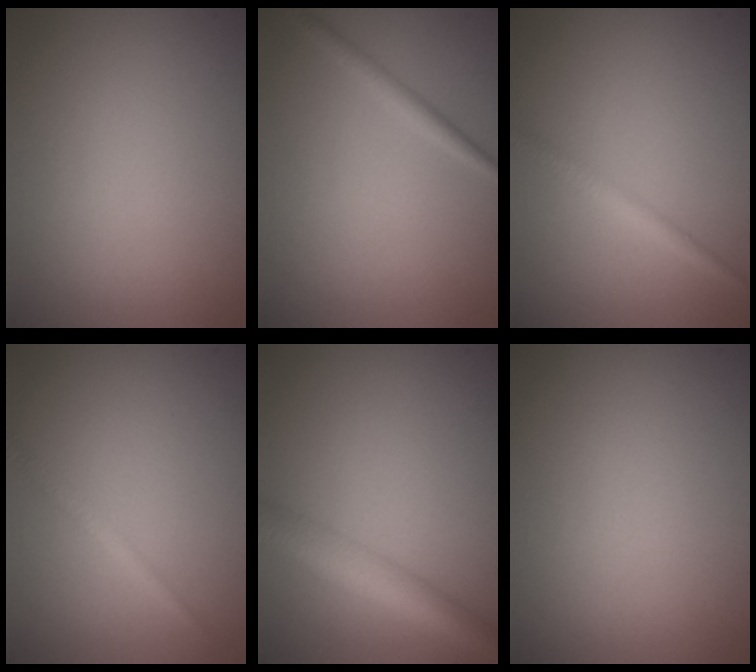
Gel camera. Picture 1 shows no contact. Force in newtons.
{"total": 1.5, "press": 1.5, "slide": 0.1}
{"total": 1.8, "press": 1.8, "slide": 0.1}
{"total": 1.4, "press": 1.4, "slide": 0.1}
{"total": 5.3, "press": 5.3, "slide": 0.2}
{"total": 0.0}